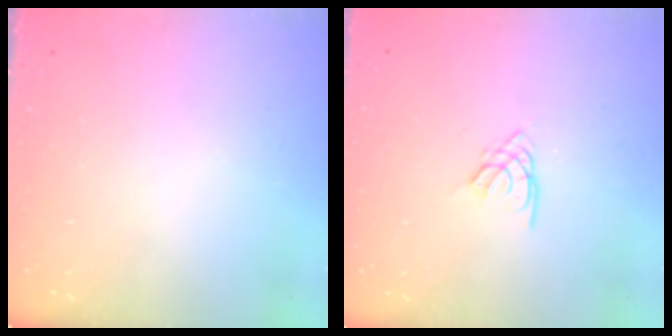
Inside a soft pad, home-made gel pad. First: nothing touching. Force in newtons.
{"total": 2.5, "press": 2.4, "slide": 0.5}